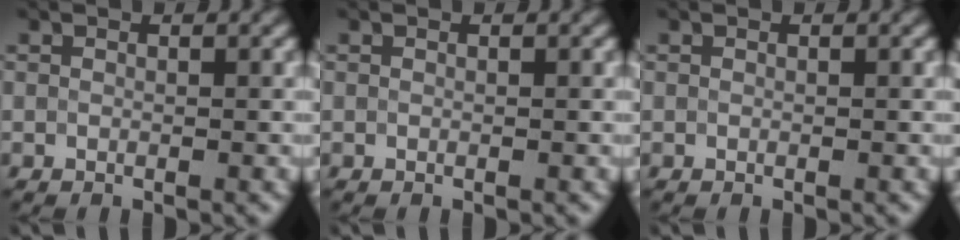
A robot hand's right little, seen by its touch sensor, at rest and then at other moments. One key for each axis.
{"total": 0.0}
{"total": 0.0}